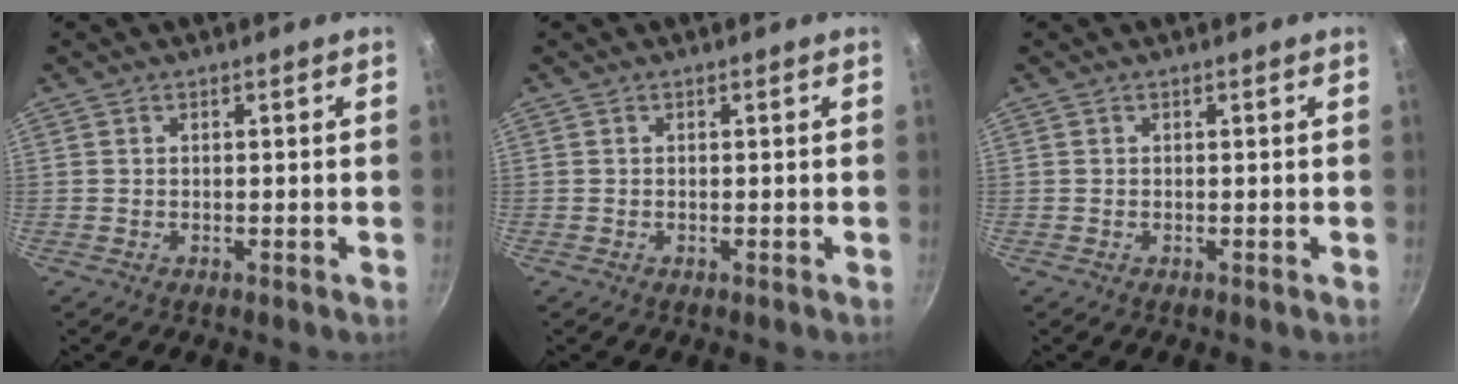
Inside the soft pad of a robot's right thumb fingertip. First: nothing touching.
{"total": 0.0}
{"total": 0.0}